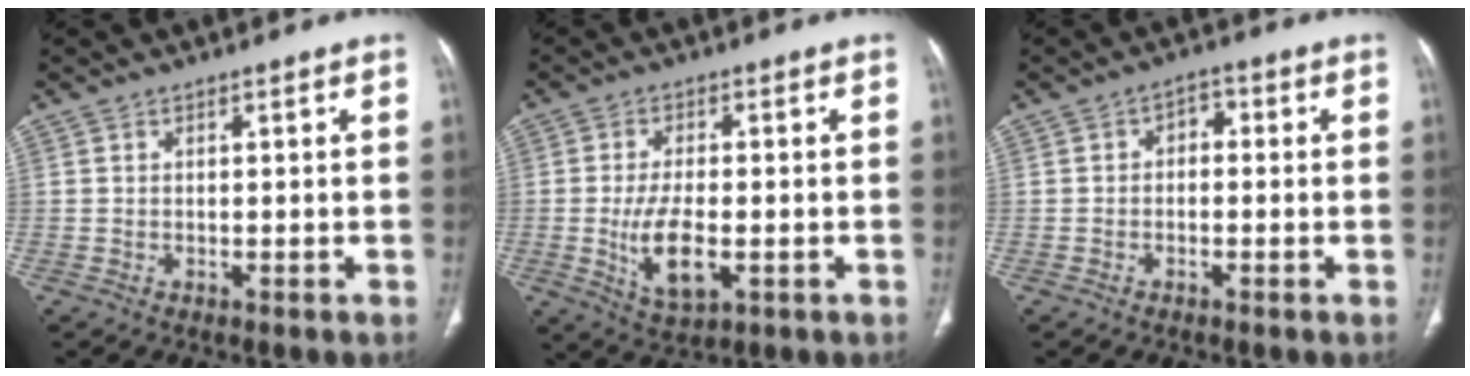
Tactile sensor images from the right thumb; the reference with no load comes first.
{"total": 9.1, "force": [-1.8, 4.2, 7.9], "torque": [-0.145, -0.004, -0.024]}
{"total": 3.0, "force": [-0.1, 2.1, 2.1], "torque": [-0.020, 0.015, -0.013]}